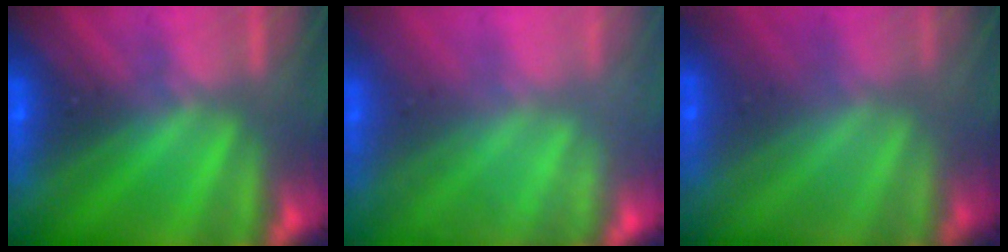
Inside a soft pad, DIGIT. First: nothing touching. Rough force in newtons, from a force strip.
{"total": 2.2}
{"total": 1.8}